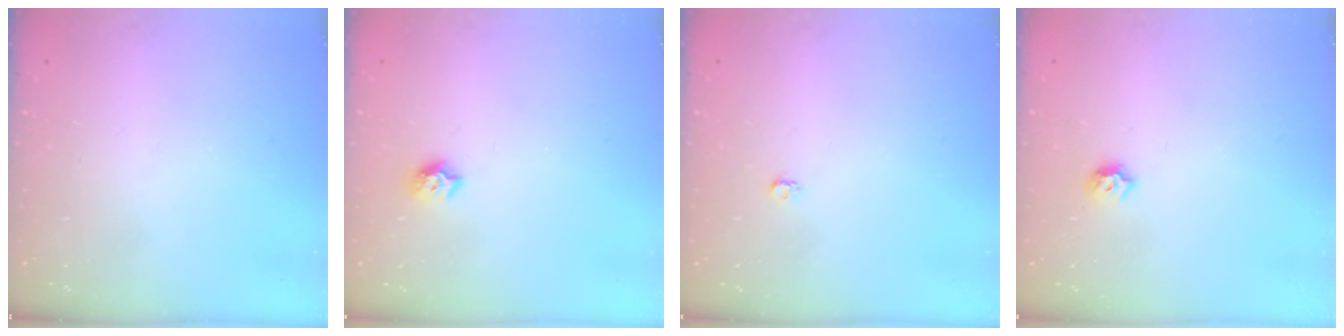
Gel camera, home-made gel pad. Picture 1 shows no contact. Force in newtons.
{"total": 6.7, "press": 6.7, "slide": 0.8}
{"total": 2.6, "press": 2.6, "slide": 0.4}
{"total": 4.0, "press": 3.9, "slide": 0.8}